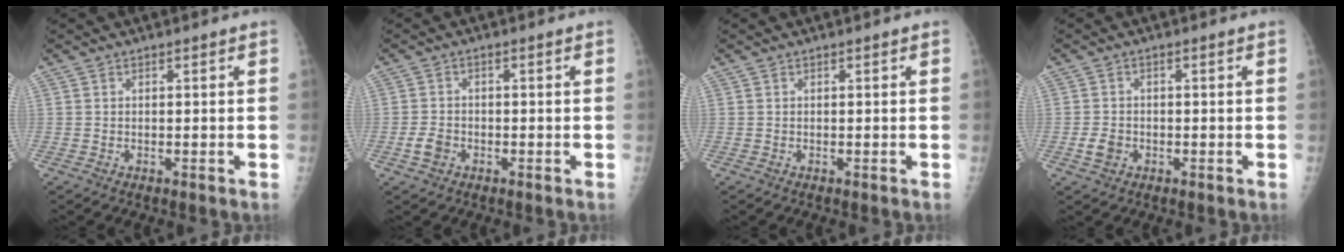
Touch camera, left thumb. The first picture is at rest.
{"total": 3.0, "force": [-1.3, 2.2, 1.5], "torque": [-0.024, 0.008, -0.022]}
{"total": 0.0}
{"total": 2.8, "force": [-1.0, 2.2, 1.4], "torque": [-0.021, 0.004, -0.015]}